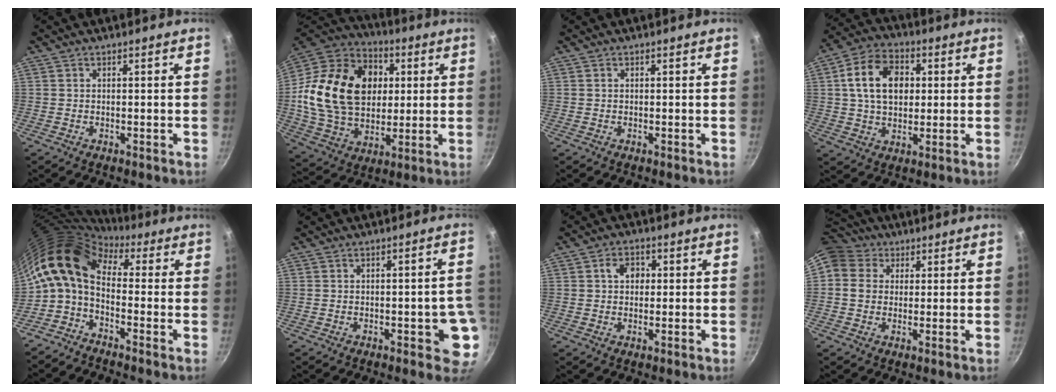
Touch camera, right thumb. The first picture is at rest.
{"total": 26.7, "force": [3.9, 19.5, 17.9], "torque": [-0.294, 0.011, 0.070]}
{"total": 0.0}
{"total": 13.1, "force": [2.4, 9.2, 8.9], "torque": [-0.133, 0.010, 0.031]}
{"total": 10.8, "force": [0.7, 6.5, 8.5], "torque": [-0.162, 0.025, -0.008]}
{"total": 7.0, "force": [-1.7, 3.1, 6.0], "torque": [-0.033, 0.015, -0.018]}
{"total": 4.0, "force": [0.6, 3.1, 2.3], "torque": [-0.022, 0.005, 0.004]}
{"total": 8.1, "force": [3.0, 6.8, 3.3], "torque": [-0.029, 0.002, 0.039]}